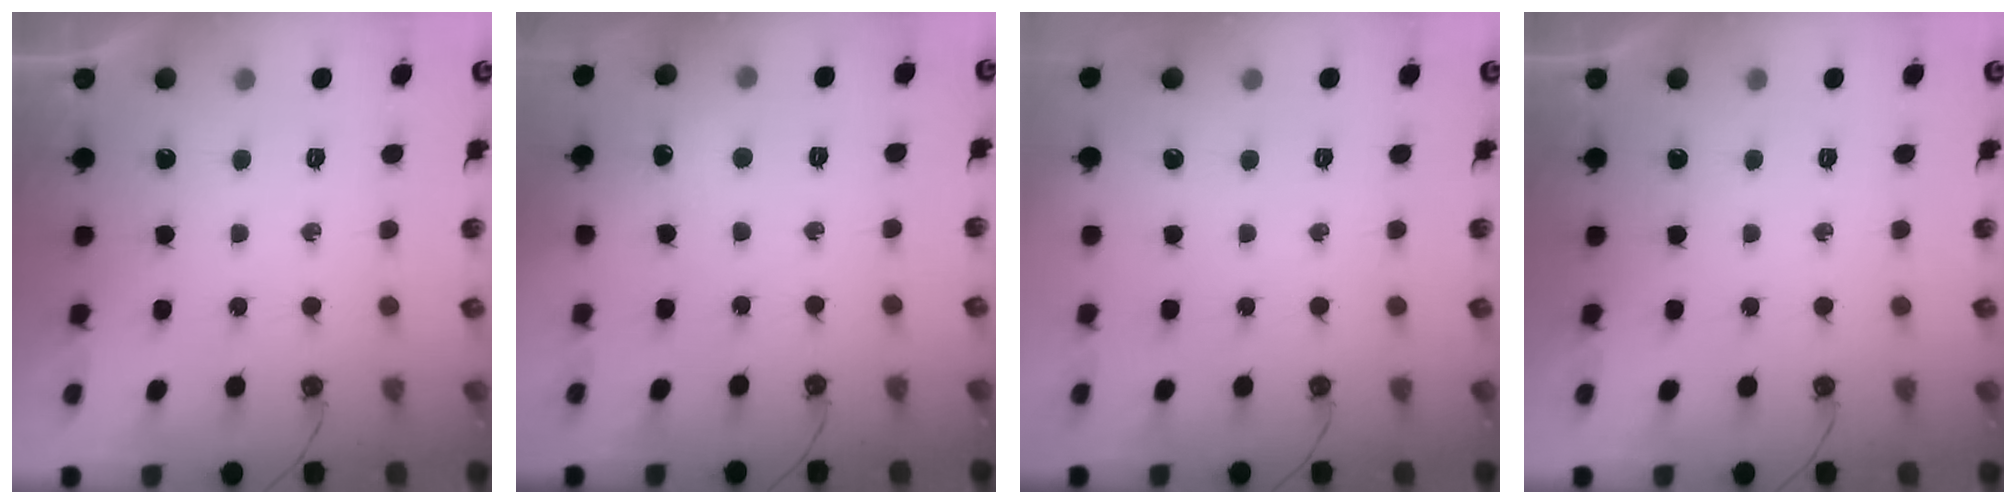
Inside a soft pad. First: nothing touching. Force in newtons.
{"total": 5.2, "press": 5.2, "slide": 0.6}
{"total": 0.0}
{"total": 0.0}